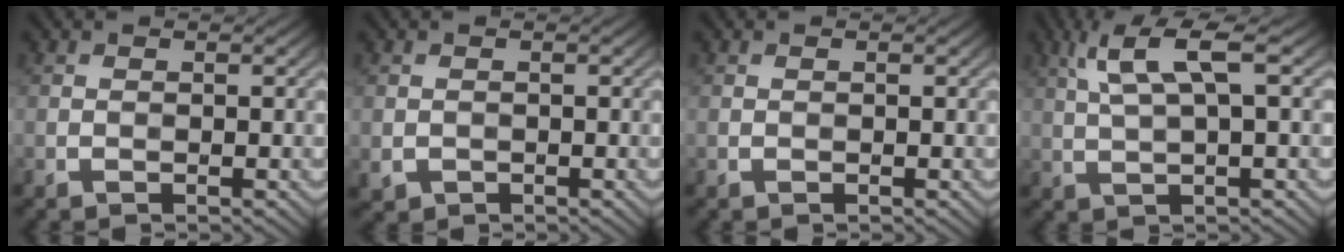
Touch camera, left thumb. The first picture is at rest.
{"total": 1.3, "force": [-0.5, 1.1, 0.5], "torque": [-0.015, -0.010, -0.008]}
{"total": 0.0}
{"total": 6.3, "force": [2.6, 1.1, 5.6], "torque": [-0.127, 0.016, 0.054]}